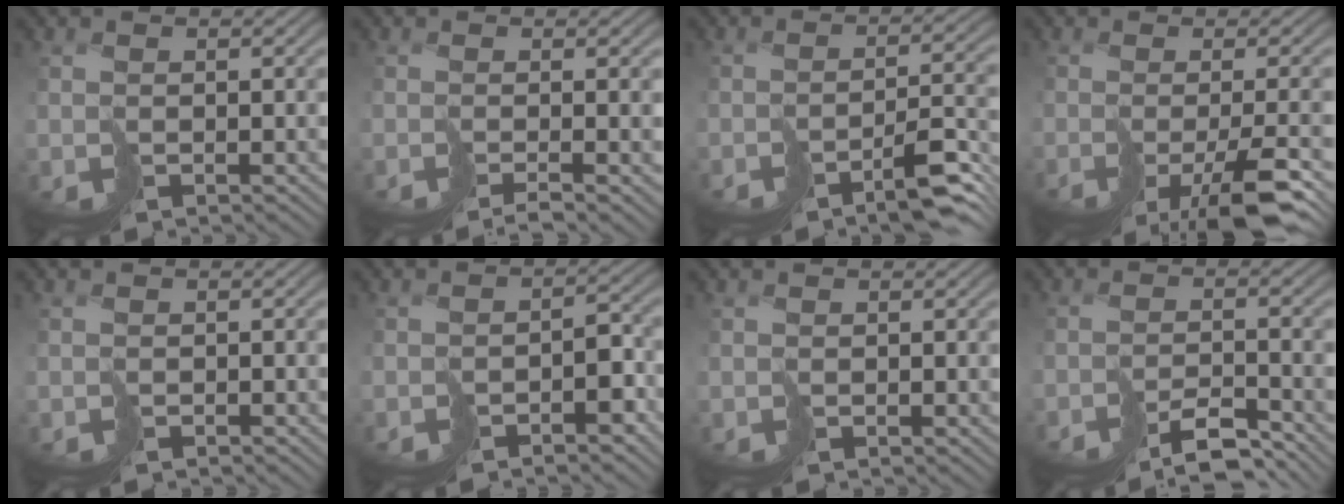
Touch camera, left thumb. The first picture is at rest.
{"total": 3.9, "force": [-1.4, 0.1, 3.7], "torque": [-0.037, 0.000, -0.018]}
{"total": 4.8, "force": [-3.6, 0.4, 3.1], "torque": [-0.031, 0.007, -0.060]}
{"total": 7.2, "force": [-3.8, 1.2, 6.1], "torque": [-0.081, -0.016, -0.051]}
{"total": 1.0, "force": [-0.9, 0.4, 0.0], "torque": [0.006, -0.002, -0.018]}
{"total": 4.0, "force": [-3.0, 1.4, 2.1], "torque": [-0.013, -0.001, -0.050]}
{"total": 0.0}
{"total": 6.0, "force": [-5.4, 0.6, 2.6], "torque": [-0.034, 0.003, -0.085]}